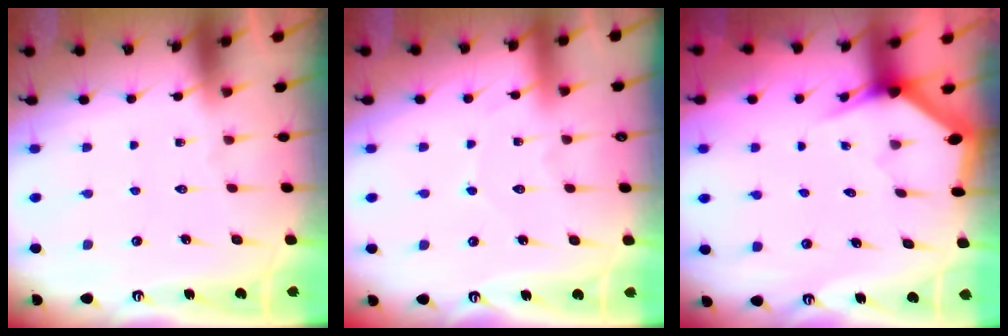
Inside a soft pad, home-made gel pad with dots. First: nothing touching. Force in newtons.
{"total": 3.3, "press": 3.3, "slide": 0.2}
{"total": 3.0, "press": 3.0, "slide": 0.0}